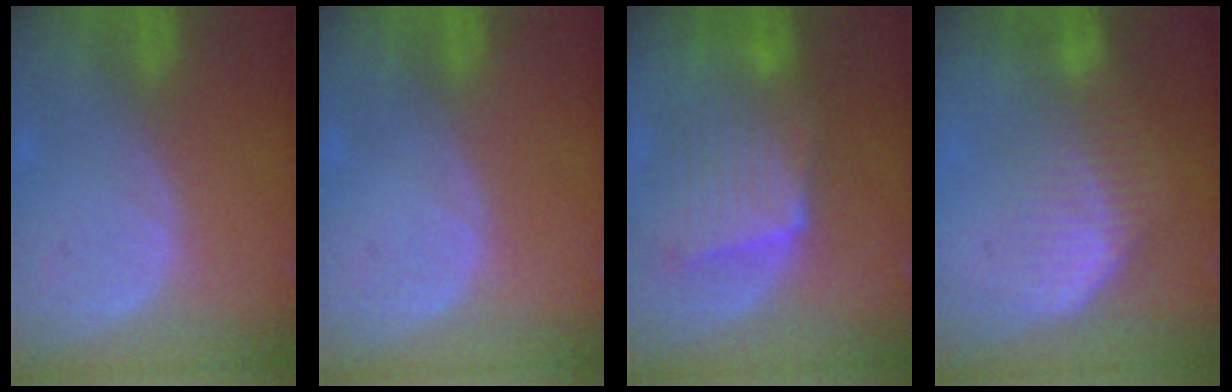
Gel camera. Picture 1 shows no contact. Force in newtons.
{"total": 0.0}
{"total": 10.2, "press": 9.0, "slide": 4.7}
{"total": 7.5, "press": 6.3, "slide": 4.0}